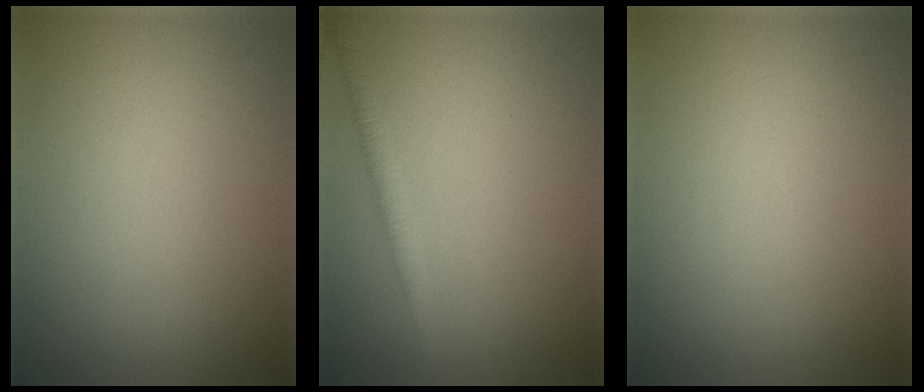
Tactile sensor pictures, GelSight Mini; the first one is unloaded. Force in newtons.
{"total": 1.9, "press": 1.9, "slide": 0.0}
{"total": 0.0}